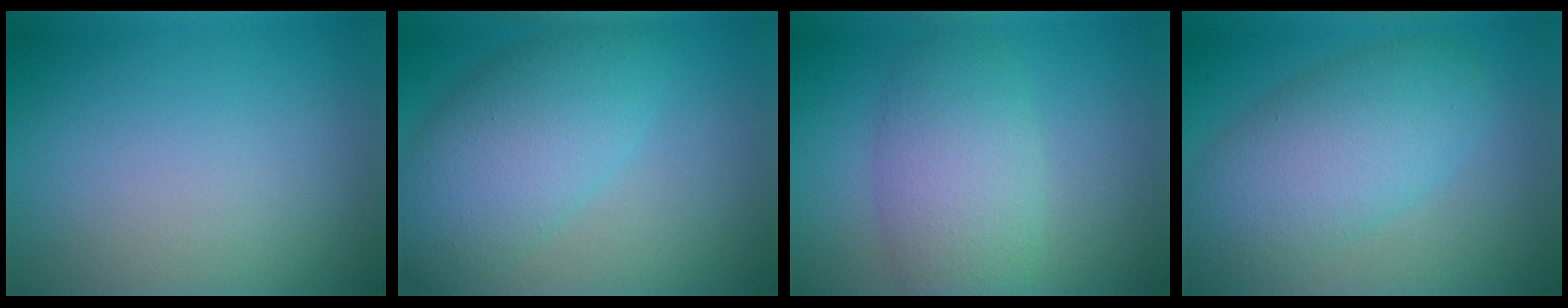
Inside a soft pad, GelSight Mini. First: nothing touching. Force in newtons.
{"total": 7.0, "press": 7.0, "slide": 0.2}
{"total": 5.4, "press": 5.4, "slide": 0.3}
{"total": 7.5, "press": 7.5, "slide": 0.3}